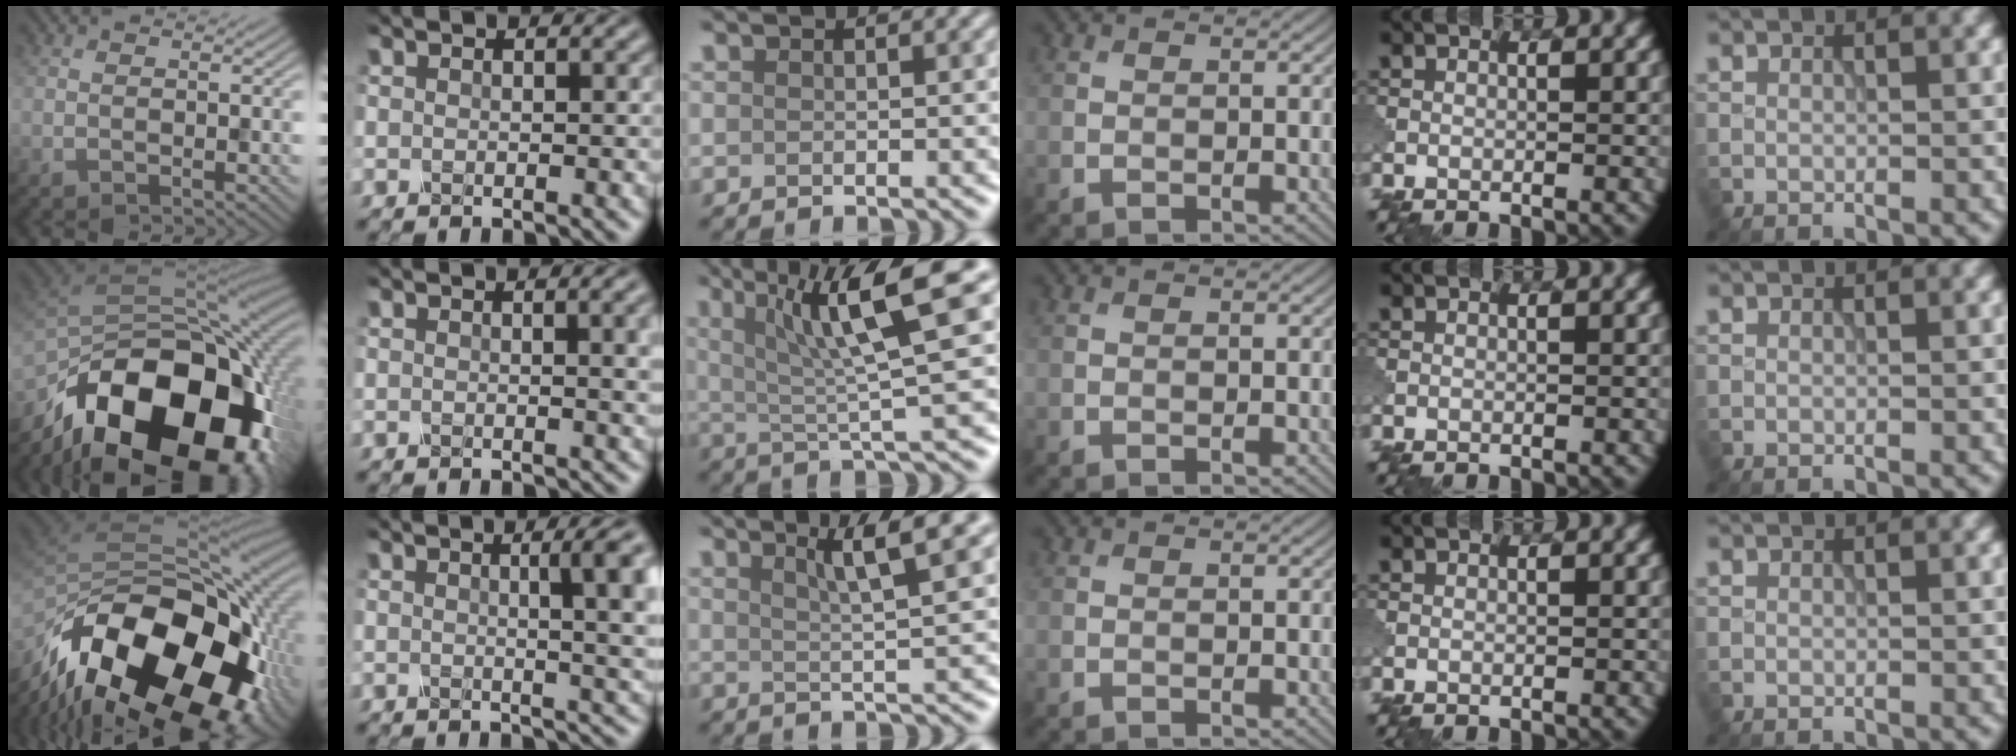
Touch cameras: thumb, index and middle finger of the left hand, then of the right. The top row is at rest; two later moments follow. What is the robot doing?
{"motion": "shake", "object": "salt shaker"}